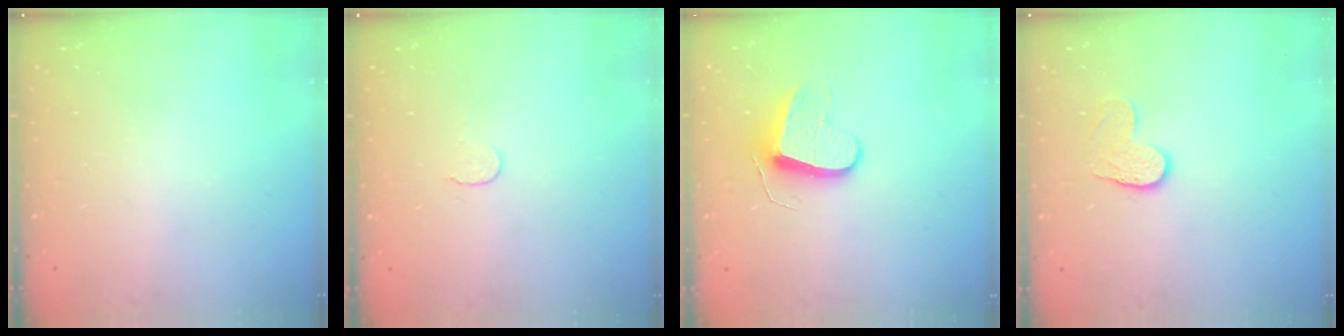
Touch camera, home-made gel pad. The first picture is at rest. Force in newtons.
{"total": 3.8, "press": 3.8, "slide": 0.3}
{"total": 9.4, "press": 9.3, "slide": 0.9}
{"total": 6.9, "press": 6.8, "slide": 0.5}